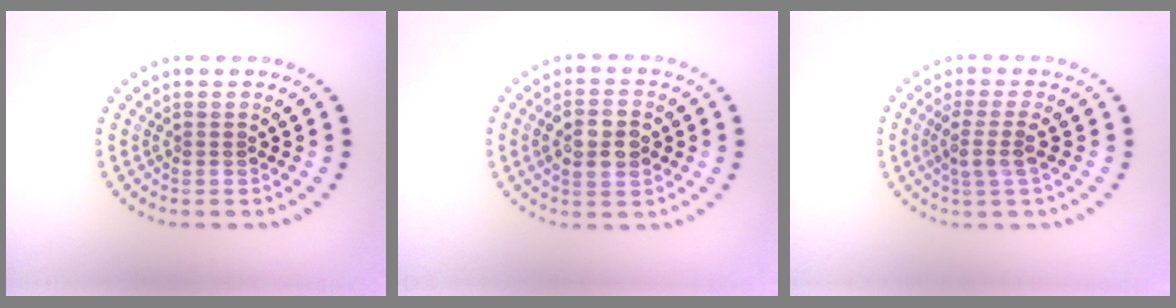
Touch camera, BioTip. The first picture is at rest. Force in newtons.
{"total": 3.8, "press": 3.8, "slide": 0.2}
{"total": 2.4, "press": 1.9, "slide": 1.4}